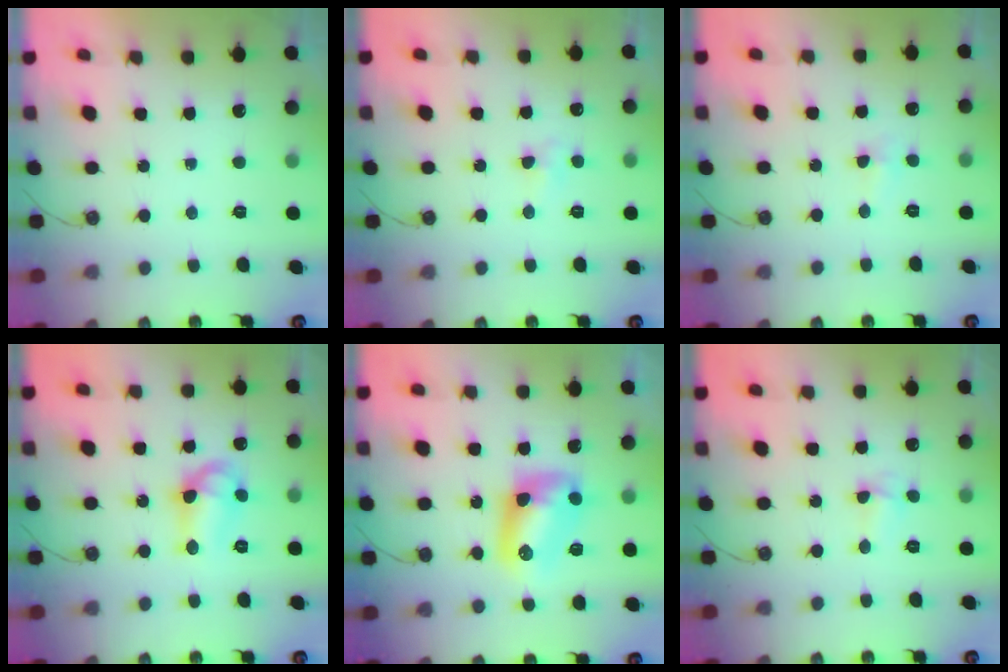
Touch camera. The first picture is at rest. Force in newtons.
{"total": 4.8, "press": 4.7, "slide": 0.6}
{"total": 3.7, "press": 3.6, "slide": 0.6}
{"total": 9.9, "press": 9.8, "slide": 0.8}
{"total": 9.6, "press": 9.5, "slide": 1.2}
{"total": 3.0, "press": 3.0, "slide": 0.5}